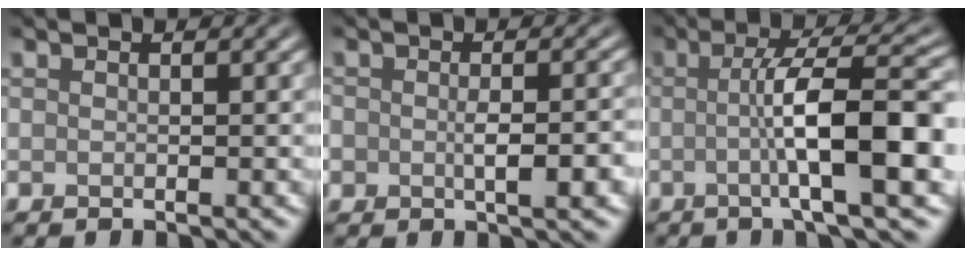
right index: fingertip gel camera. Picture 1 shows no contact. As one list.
[{"total": 4.6, "force": [-1.1, 2.6, 3.7], "torque": [-0.053, -0.012, -0.013]}, {"total": 9.5, "force": [-0.9, 1.9, 9.3], "torque": [-0.126, 0.009, -0.021]}]